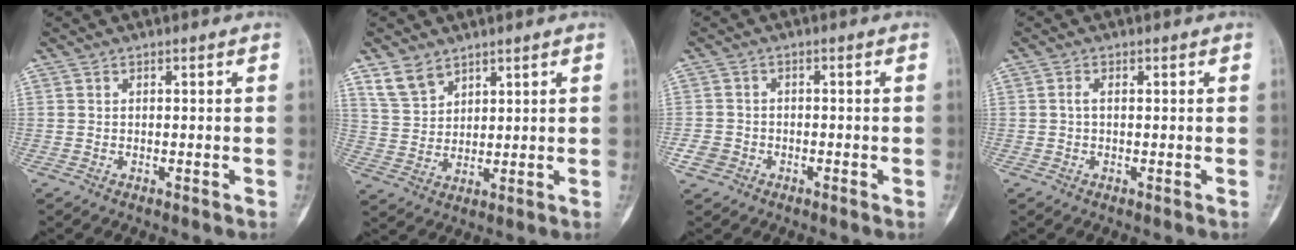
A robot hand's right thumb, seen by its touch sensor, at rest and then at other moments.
{"total": 6.0, "force": [4.3, 3.6, 2.0], "torque": [-0.027, -0.020, 0.094]}
{"total": 3.0, "force": [-1.4, 2.5, 0.9], "torque": [-0.011, 0.008, -0.029]}
{"total": 1.1, "force": [0.1, 0.5, 1.0], "torque": [-0.021, 0.002, 0.001]}